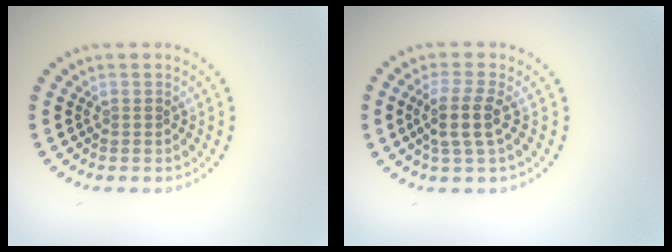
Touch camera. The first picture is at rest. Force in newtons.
{"total": 2.8, "press": 2.3, "slide": 1.6}